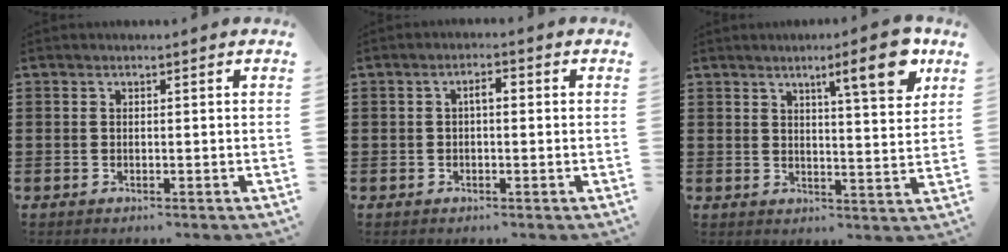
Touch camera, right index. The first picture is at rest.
{"total": 2.1, "force": [-0.1, 0.7, 1.9], "torque": [-0.037, 0.007, -0.004]}
{"total": 8.9, "force": [5.6, 1.3, 6.9], "torque": [-0.104, -0.015, 0.086]}